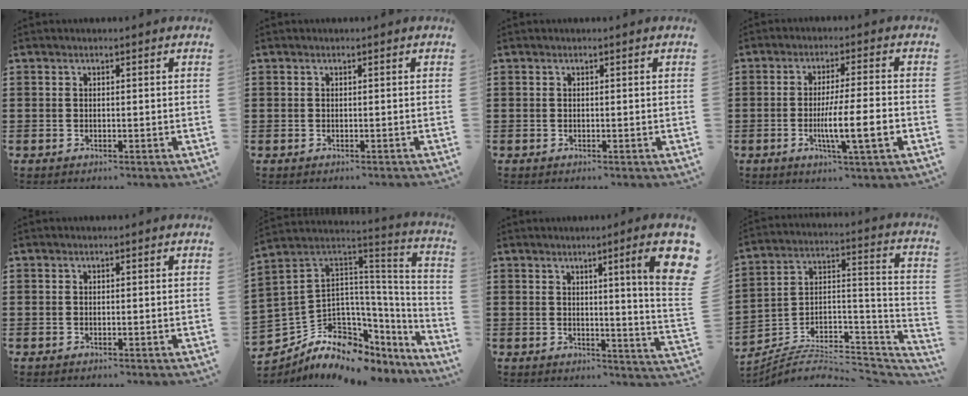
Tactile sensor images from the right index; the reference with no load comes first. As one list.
[{"total": 0.0}, {"total": 0.0}, {"total": 8.3, "force": [-2.2, 0.7, 8.0], "torque": [-0.143, -0.013, -0.041]}, {"total": 0.0}, {"total": 8.5, "force": [-4.6, 6.1, 3.6], "torque": [-0.105, -0.018, -0.083]}, {"total": 8.7, "force": [3.6, -0.3, 7.9], "torque": [-0.123, -0.020, 0.051]}, {"total": 5.9, "force": [-5.1, 1.8, 2.3], "torque": [-0.036, -0.004, -0.102]}]